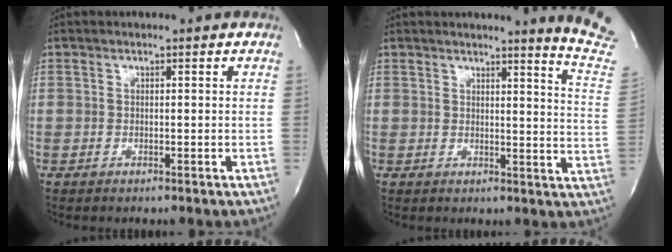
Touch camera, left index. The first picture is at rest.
{"total": 10.4, "force": [9.8, -2.0, 2.7], "torque": [-0.029, -0.112, 0.087]}